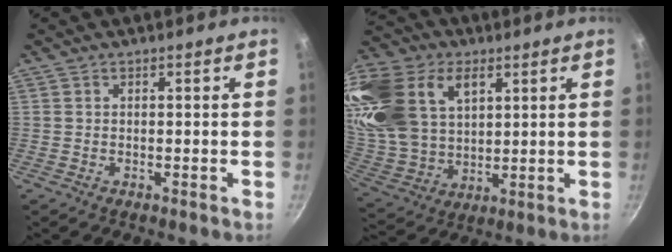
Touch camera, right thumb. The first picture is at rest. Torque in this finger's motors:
{"motor_torque": [2.27, 2.74, 0.89, -0.46, 0.73]}